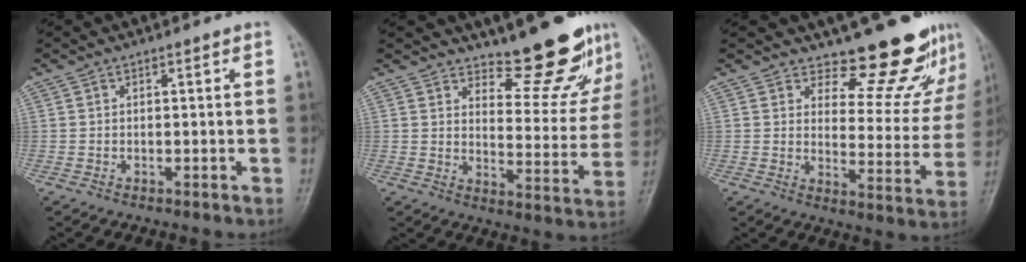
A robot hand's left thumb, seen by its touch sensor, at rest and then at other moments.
{"total": 13.5, "force": [11.0, 4.1, 6.6], "torque": [-0.049, -0.100, 0.152]}
{"total": 12.2, "force": [10.9, 4.0, 3.9], "torque": [-0.012, -0.110, 0.141]}